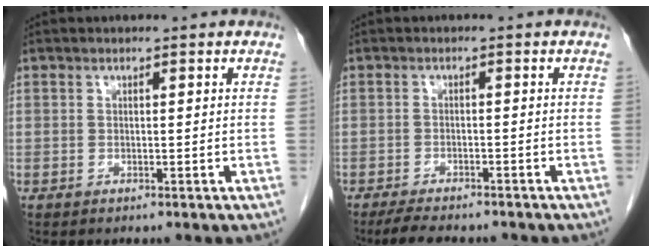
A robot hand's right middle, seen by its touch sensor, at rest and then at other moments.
{"total": 6.8, "force": [-5.9, 1.4, 3.1], "torque": [-0.052, -0.013, -0.089]}